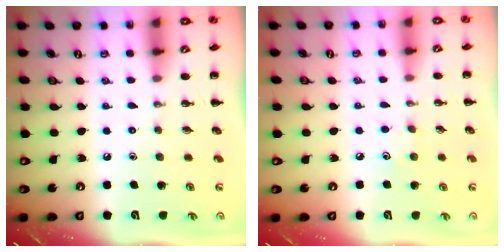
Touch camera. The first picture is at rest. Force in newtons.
{"total": 3.9, "press": 3.8, "slide": 1.0}